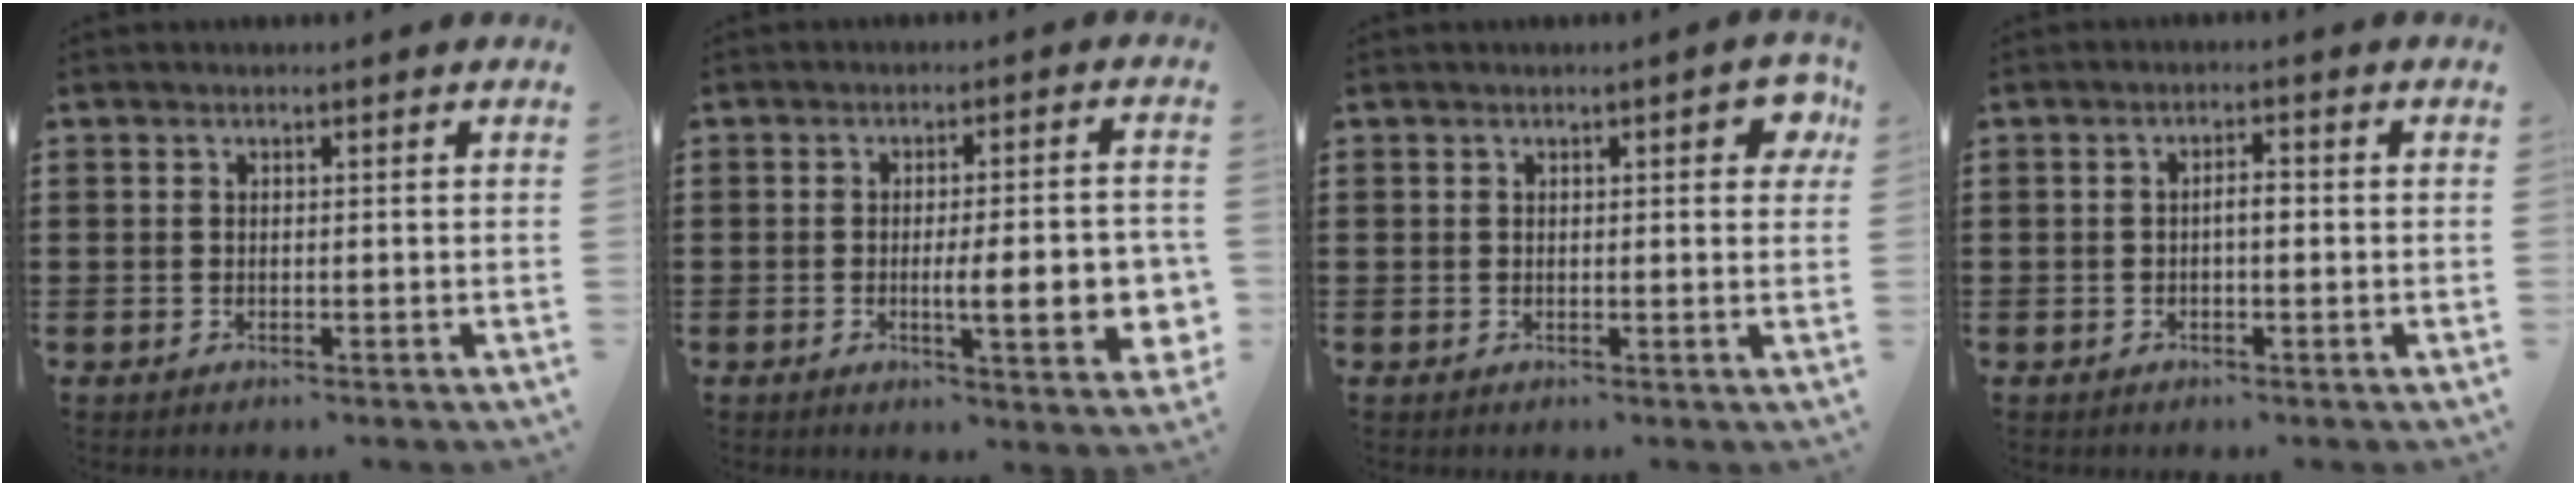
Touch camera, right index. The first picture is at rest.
{"total": 9.1, "force": [-1.6, 1.8, 8.8], "torque": [-0.116, -0.011, -0.027]}
{"total": 3.0, "force": [1.1, 0.9, 2.7], "torque": [-0.032, -0.002, 0.011]}
{"total": 2.1, "force": [-0.3, 0.6, 1.9], "torque": [-0.037, 0.004, -0.008]}